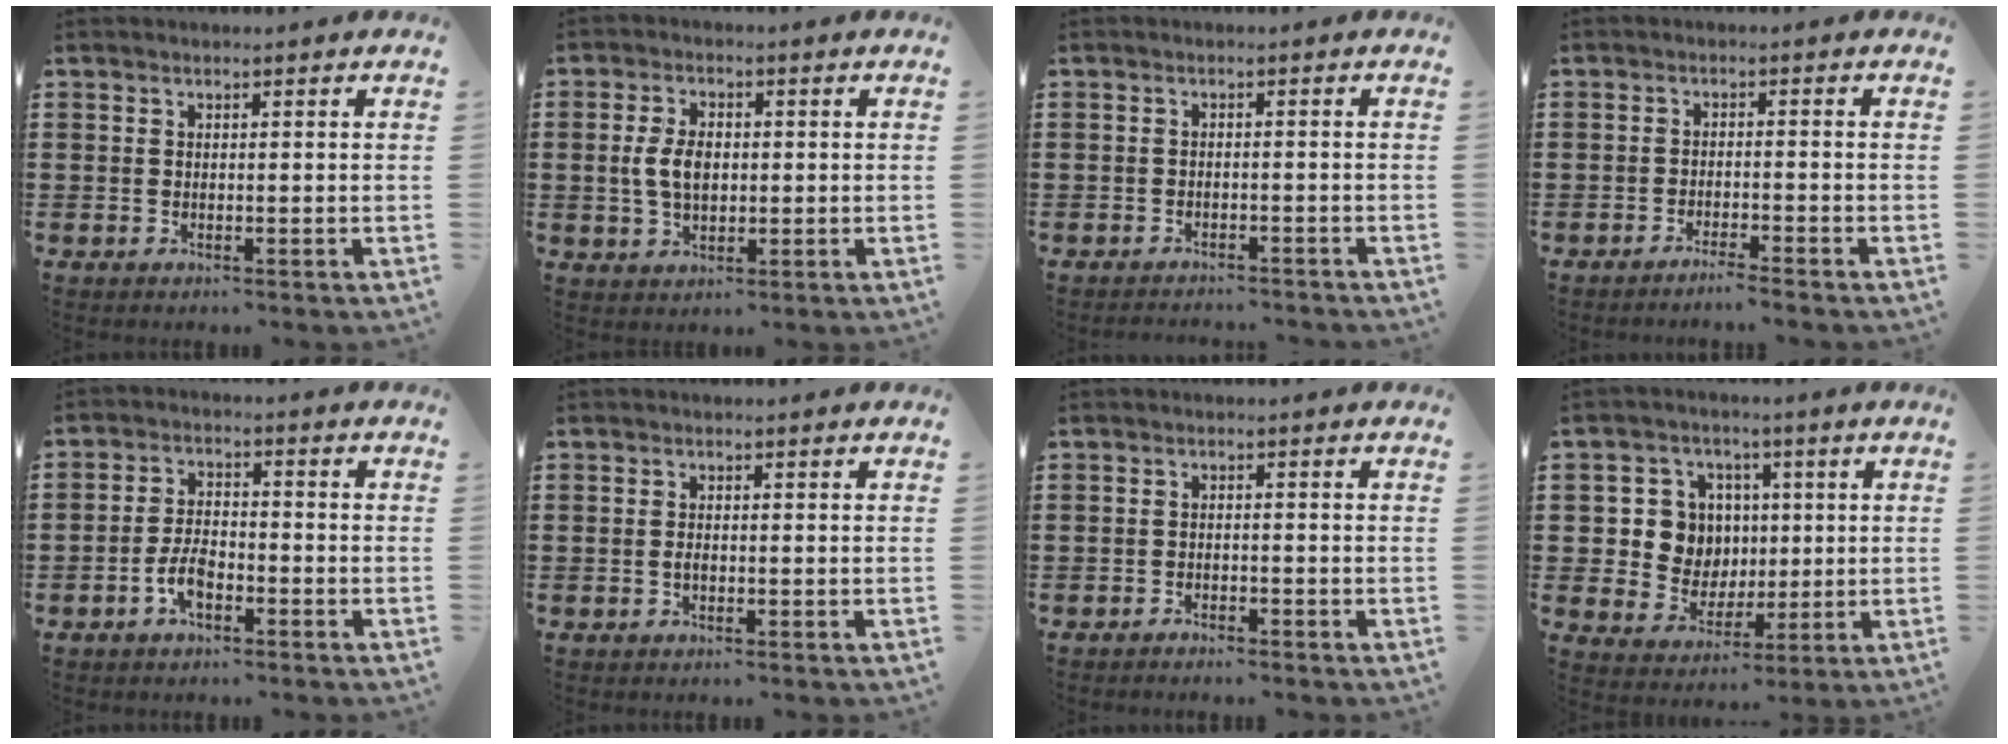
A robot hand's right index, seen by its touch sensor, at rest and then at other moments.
{"total": 5.2, "force": [0.2, 2.9, 4.3], "torque": [-0.103, 0.005, -0.002]}
{"total": 1.6, "force": [-1.6, 0.1, 0.0], "torque": [-0.005, 0.002, -0.034]}
{"total": 2.0, "force": [-1.9, -0.4, 0.5], "torque": [-0.010, 0.002, -0.038]}
{"total": 4.8, "force": [-2.4, 2.4, 3.4], "torque": [-0.086, -0.001, -0.051]}
{"total": 0.9, "force": [-0.3, 0.2, 0.9], "torque": [-0.019, -0.007, -0.003]}
{"total": 1.3, "force": [-1.3, 0.1, 0.0], "torque": [-0.004, 0.004, -0.028]}
{"total": 7.8, "force": [0.9, 7.4, 2.3], "torque": [-0.072, 0.016, 0.021]}